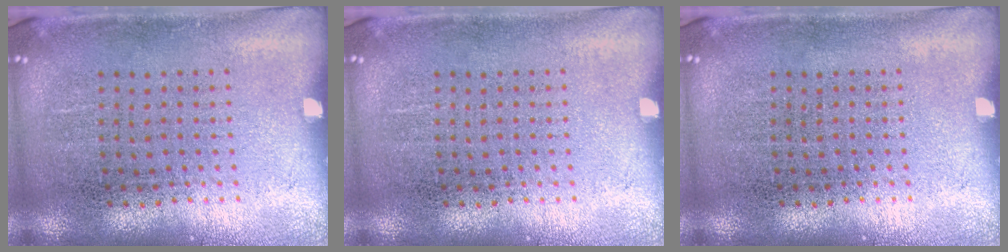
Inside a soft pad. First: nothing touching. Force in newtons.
{"total": 0.0}
{"total": 0.0}